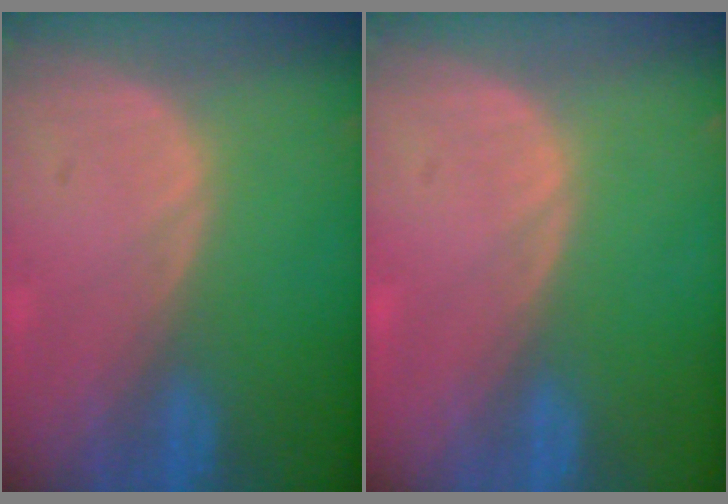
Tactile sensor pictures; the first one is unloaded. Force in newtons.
{"total": 0.0}